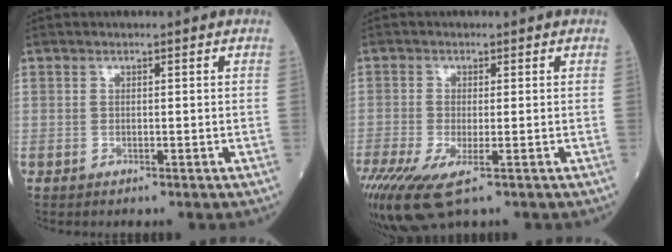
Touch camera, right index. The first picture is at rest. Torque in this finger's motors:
{"motor_torque": [0.70, -0.71, 0.19, 0.12]}